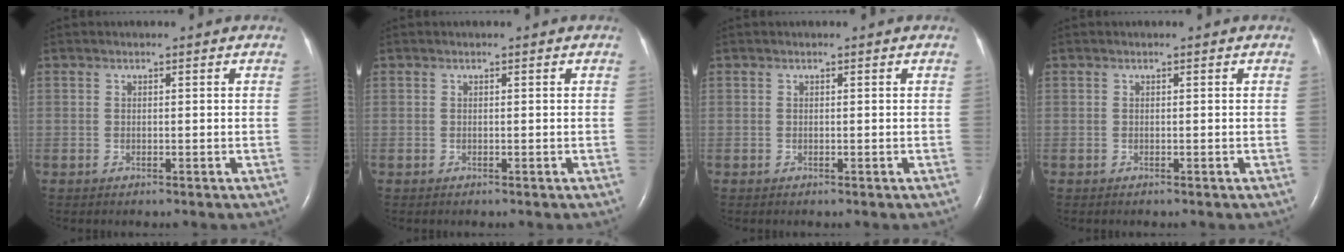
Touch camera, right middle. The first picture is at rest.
{"total": 0.0}
{"total": 0.0}
{"total": 0.0}